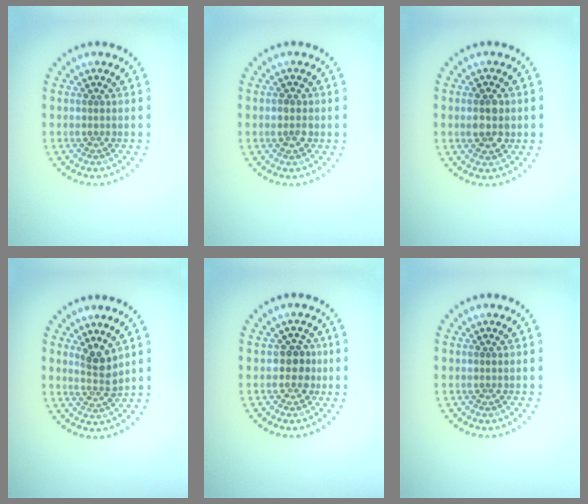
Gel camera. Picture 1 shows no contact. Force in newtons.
{"total": 1.5, "press": 1.5, "slide": 0.2}
{"total": 2.8, "press": 2.8, "slide": 0.1}
{"total": 2.3, "press": 1.8, "slide": 1.5}
{"total": 1.8, "press": 1.6, "slide": 0.9}
{"total": 0.0}